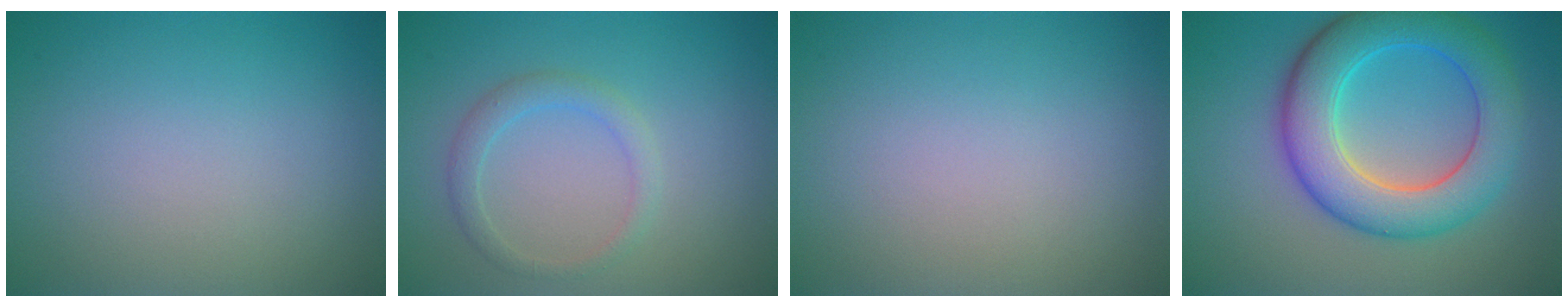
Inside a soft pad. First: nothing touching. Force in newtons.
{"total": 1.9, "press": 1.9, "slide": 0.1}
{"total": 0.0}
{"total": 8.2, "press": 8.2, "slide": 0.1}